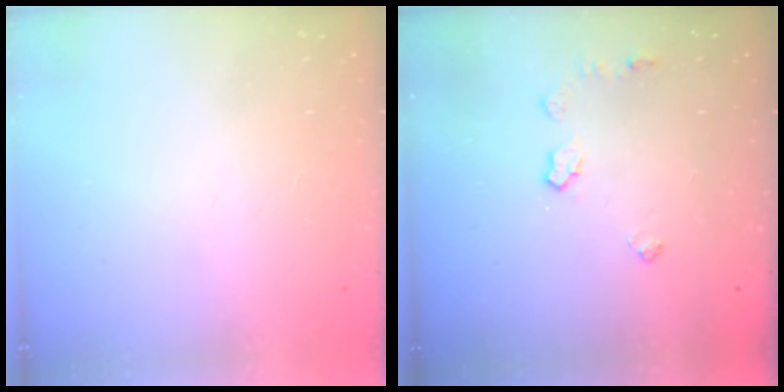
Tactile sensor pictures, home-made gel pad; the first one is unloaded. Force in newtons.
{"total": 4.9, "press": 4.9, "slide": 0.0}